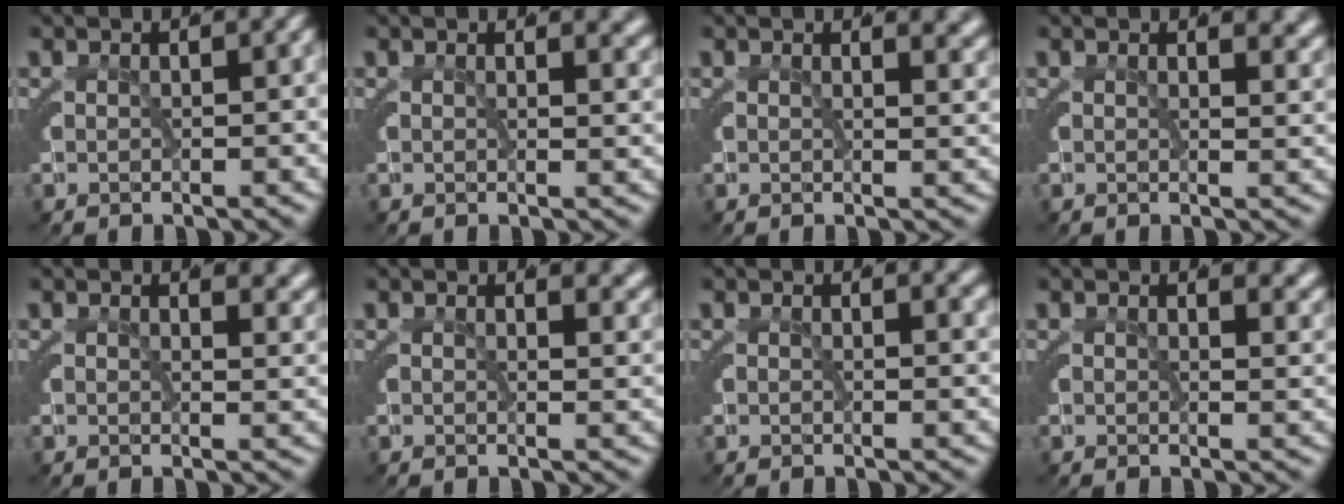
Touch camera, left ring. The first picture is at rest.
{"total": 1.7, "force": [1.2, 0.6, 1.0], "torque": [-0.013, -0.003, 0.014]}
{"total": 2.2, "force": [1.6, 0.7, 1.3], "torque": [-0.013, -0.001, 0.019]}
{"total": 2.2, "force": [1.6, 0.8, 1.3], "torque": [-0.014, -0.002, 0.020]}
{"total": 2.5, "force": [1.9, 0.9, 1.5], "torque": [-0.015, -0.003, 0.024]}
{"total": 2.1, "force": [1.6, 0.7, 1.1], "torque": [-0.013, -0.003, 0.021]}
{"total": 0.8, "force": [0.6, 0.2, 0.5], "torque": [-0.009, -0.002, 0.006]}
{"total": 2.1, "force": [1.6, 0.7, 1.1], "torque": [-0.013, -0.003, 0.020]}